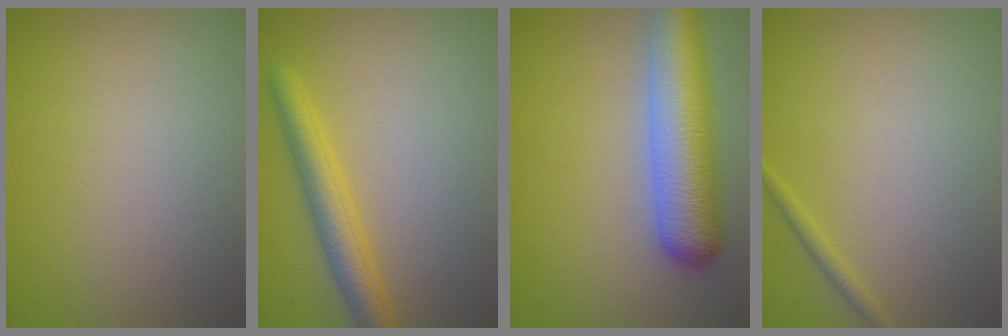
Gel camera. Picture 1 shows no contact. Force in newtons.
{"total": 3.9, "press": 3.9, "slide": 0.2}
{"total": 8.1, "press": 8.1, "slide": 0.4}
{"total": 0.9, "press": 0.9, "slide": 0.1}